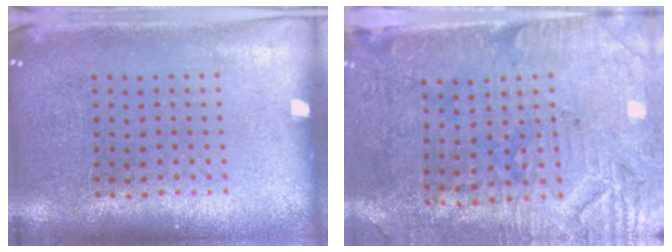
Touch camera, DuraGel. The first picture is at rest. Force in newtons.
{"total": 3.1, "press": 2.7, "slide": 1.6}